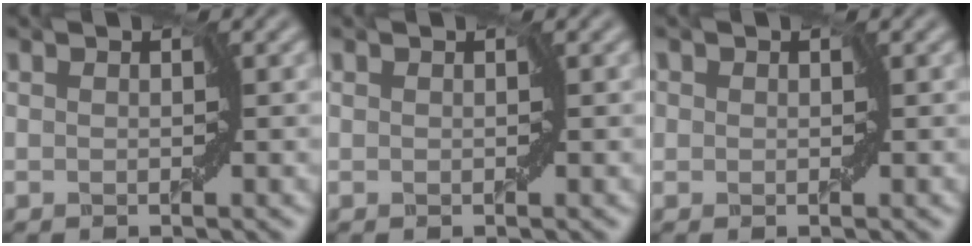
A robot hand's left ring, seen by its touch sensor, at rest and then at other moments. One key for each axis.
{"total": 0.0}
{"total": 1.6, "fx": 0.8, "fy": 1.2, "fz": 0.5, "tx": 0.000, "ty": 0.008, "tz": -0.010}